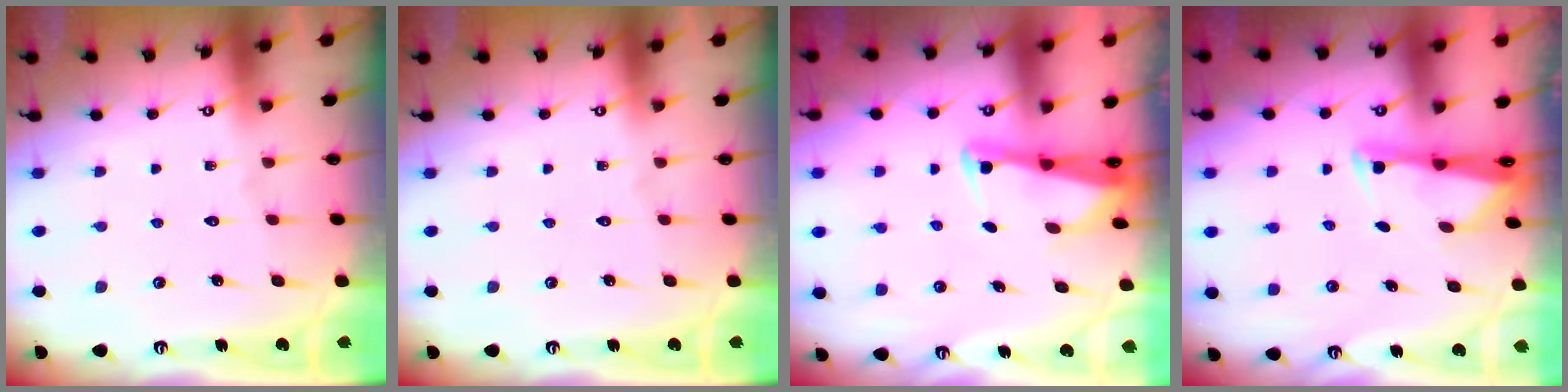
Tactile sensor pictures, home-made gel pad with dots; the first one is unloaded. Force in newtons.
{"total": 0.0}
{"total": 2.4, "press": 2.3, "slide": 0.5}
{"total": 2.6, "press": 2.6, "slide": 0.3}